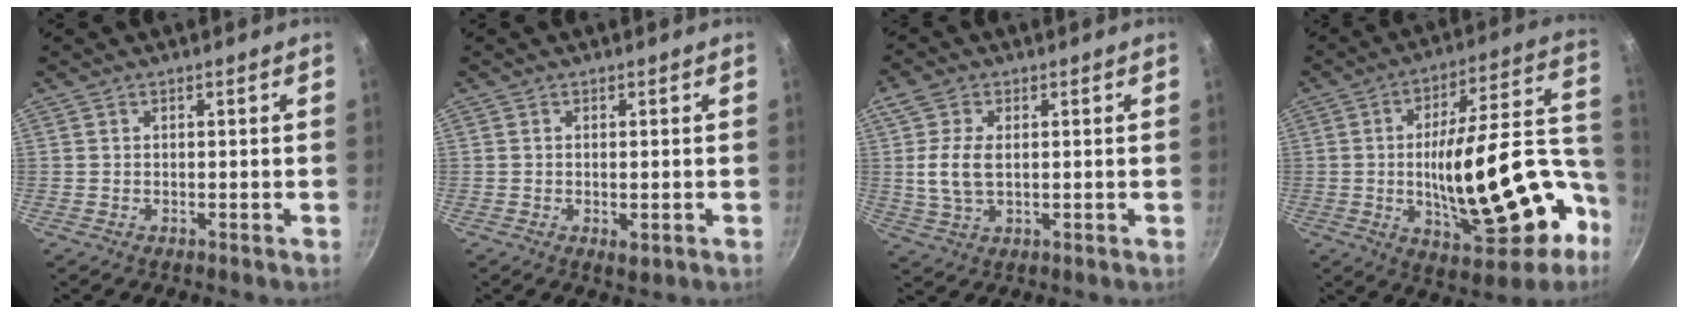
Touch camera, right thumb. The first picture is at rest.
{"total": 1.9, "force": [-0.5, 0.8, 1.6], "torque": [-0.031, -0.008, -0.003]}
{"total": 7.2, "force": [0.8, 4.1, 5.9], "torque": [-0.125, 0.002, 0.011]}
{"total": 27.2, "force": [-6.3, 11.5, 23.8], "torque": [-0.327, 0.048, -0.072]}